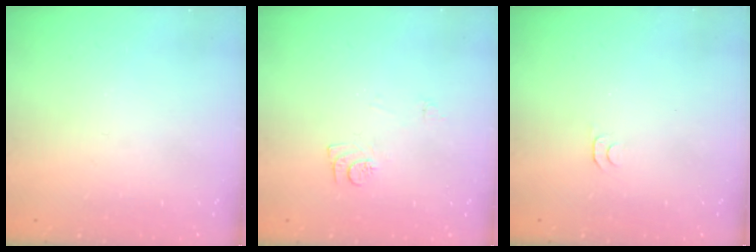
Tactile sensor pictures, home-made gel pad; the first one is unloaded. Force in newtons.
{"total": 7.7, "press": 7.7, "slide": 0.8}
{"total": 3.5, "press": 3.4, "slide": 0.4}